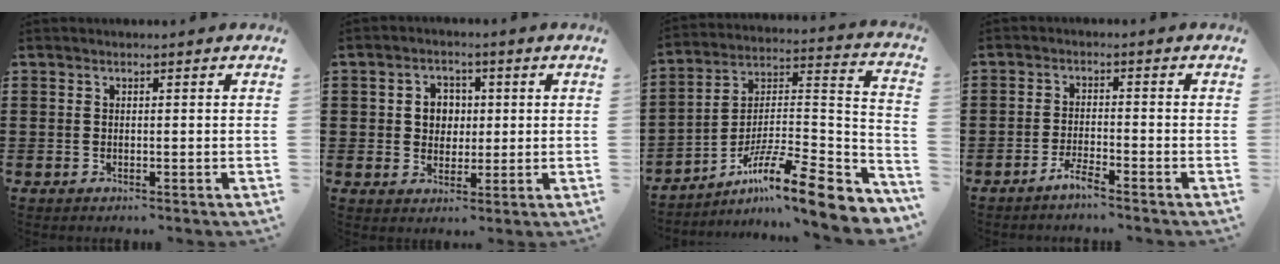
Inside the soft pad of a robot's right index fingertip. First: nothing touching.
{"total": 4.2, "force": [0.4, 3.8, 1.7], "torque": [-0.049, 0.014, 0.003]}
{"total": 12.6, "force": [-8.5, 1.7, 9.2], "torque": [-0.145, 0.005, -0.156]}
{"total": 2.7, "force": [-2.4, 0.0, 1.4], "torque": [-0.032, 0.002, -0.047]}